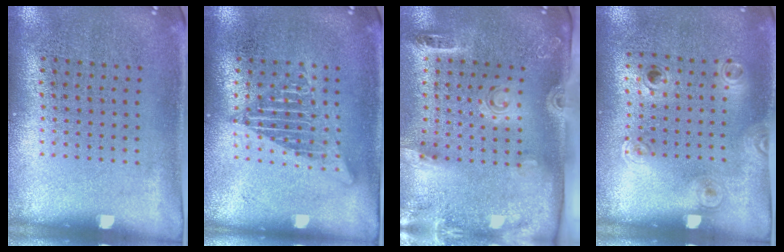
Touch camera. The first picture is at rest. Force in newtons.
{"total": 2.8, "press": 2.8, "slide": 0.3}
{"total": 2.8, "press": 2.0, "slide": 2.0}
{"total": 1.1, "press": 0.8, "slide": 0.8}